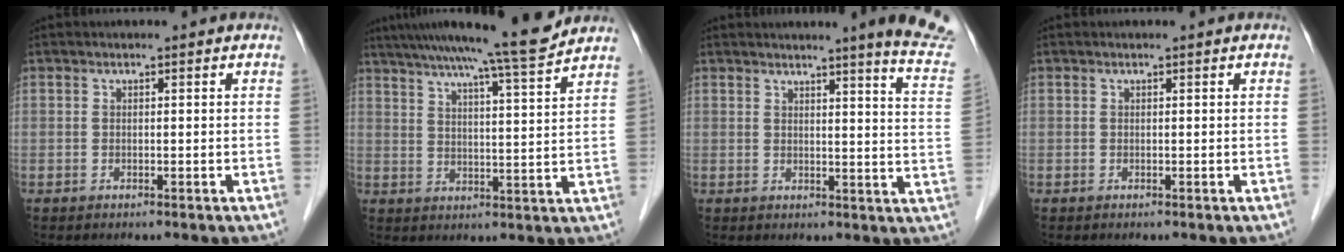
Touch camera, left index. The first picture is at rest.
{"total": 13.5, "force": [11.9, -1.3, 6.3], "torque": [-0.106, -0.004, 0.168]}
{"total": 11.3, "force": [10.2, -1.1, 4.5], "torque": [-0.039, -0.078, 0.091]}
{"total": 0.0}